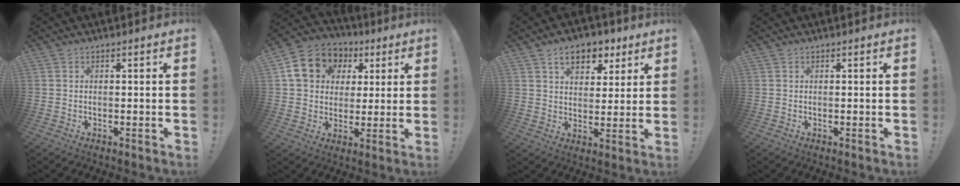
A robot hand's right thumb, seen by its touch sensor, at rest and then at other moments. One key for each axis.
{"total": 13.7, "fx": 5.1, "fy": 11.2, "fz": 6.0, "tx": -0.085, "ty": -0.015, "tz": 0.103}
{"total": 10.5, "fx": 5.6, "fy": 6.6, "fz": 5.9, "tx": -0.078, "ty": -0.023, "tz": 0.101}
{"total": 0.0}